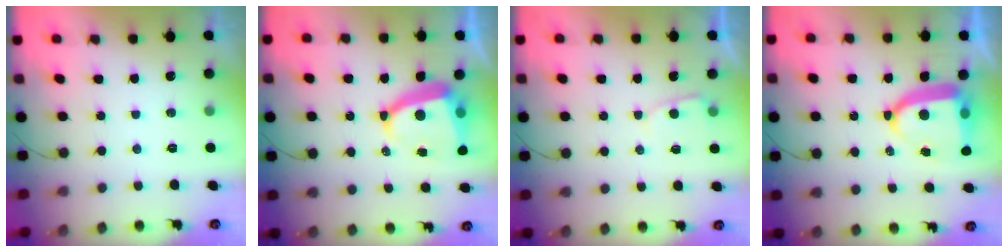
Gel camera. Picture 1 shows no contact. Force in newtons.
{"total": 10.0, "press": 9.9, "slide": 1.5}
{"total": 3.0, "press": 2.9, "slide": 0.3}
{"total": 12.1, "press": 12.0, "slide": 1.5}